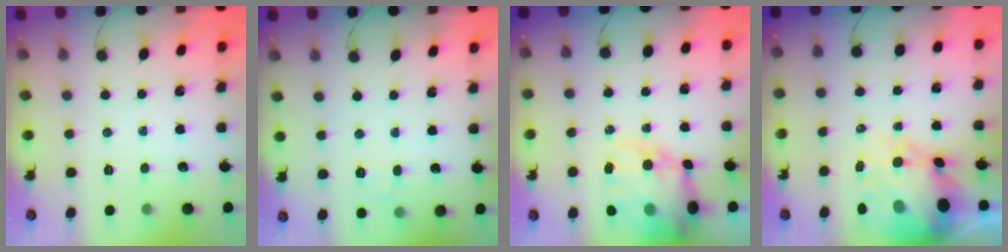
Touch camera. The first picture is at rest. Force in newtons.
{"total": 6.3, "press": 6.1, "slide": 1.6}
{"total": 16.9, "press": 16.4, "slide": 3.9}
{"total": 12.2, "press": 11.8, "slide": 3.1}